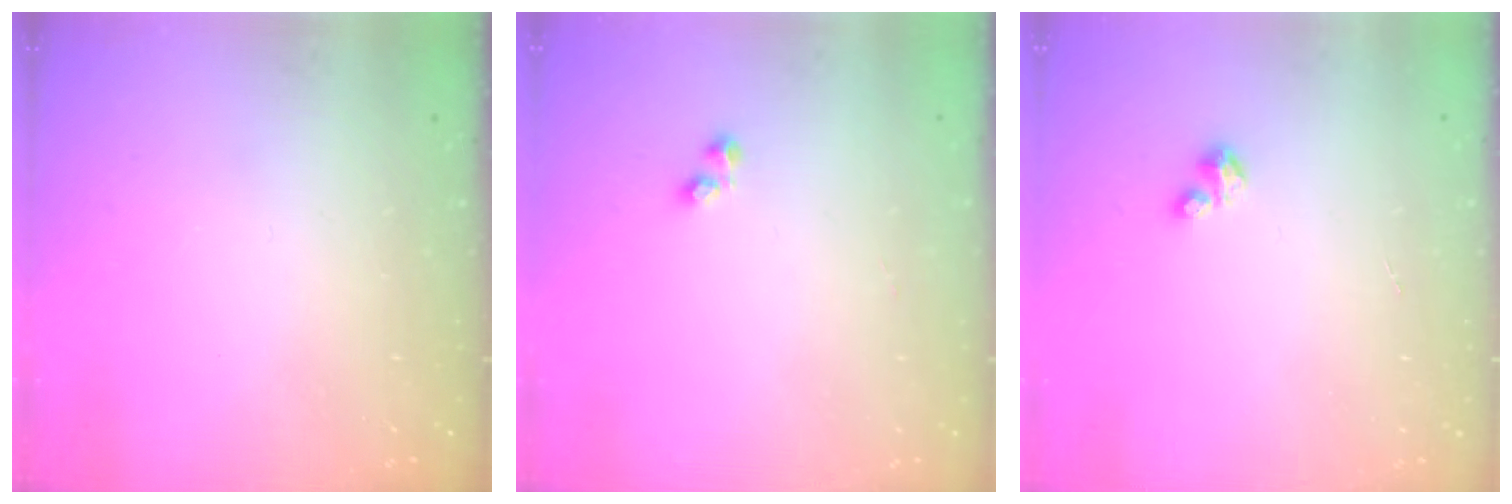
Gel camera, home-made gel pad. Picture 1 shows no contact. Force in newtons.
{"total": 1.6, "press": 1.5, "slide": 0.4}
{"total": 1.7, "press": 1.7, "slide": 0.2}